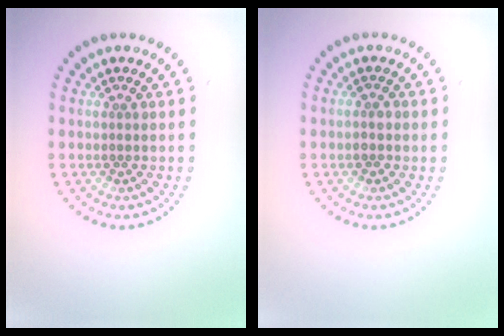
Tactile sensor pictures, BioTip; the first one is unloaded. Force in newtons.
{"total": 1.0, "press": 1.0, "slide": 0.3}